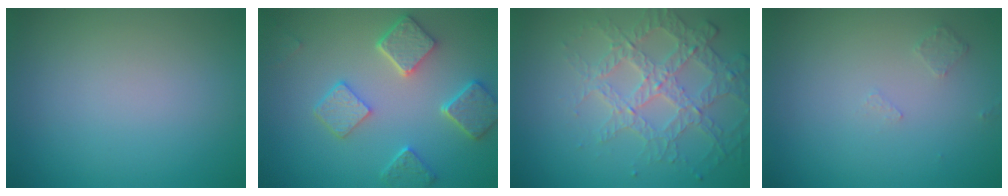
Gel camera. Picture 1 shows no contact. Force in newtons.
{"total": 5.2, "press": 4.1, "slide": 3.2}
{"total": 3.7, "press": 3.6, "slide": 0.7}
{"total": 0.6, "press": 0.5, "slide": 0.4}